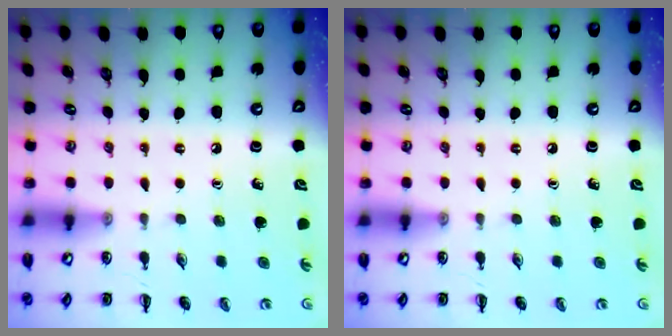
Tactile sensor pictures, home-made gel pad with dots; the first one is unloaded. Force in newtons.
{"total": 0.0}